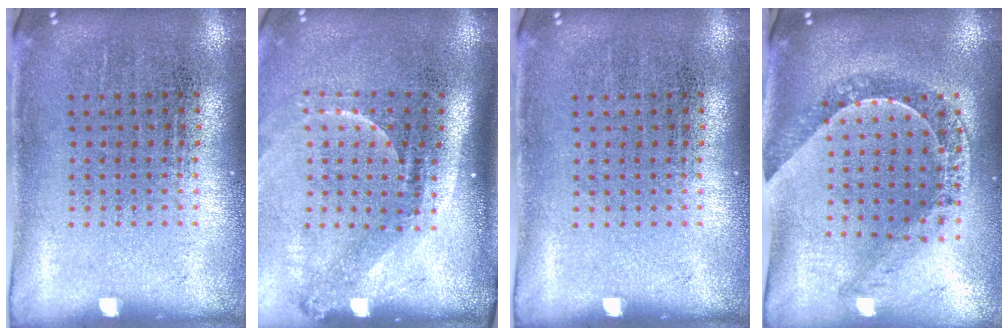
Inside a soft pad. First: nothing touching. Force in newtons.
{"total": 2.2, "press": 1.5, "slide": 1.6}
{"total": 0.0}
{"total": 1.0, "press": 1.0, "slide": 0.3}